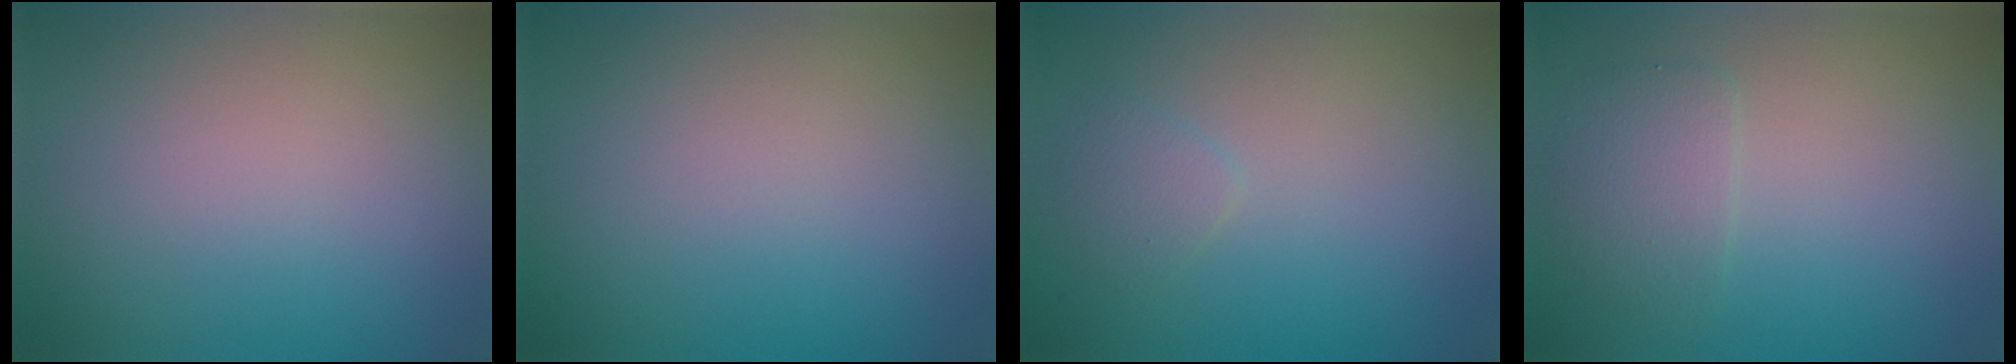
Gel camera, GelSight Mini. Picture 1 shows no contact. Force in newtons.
{"total": 0.0}
{"total": 1.2, "press": 1.2, "slide": 0.1}
{"total": 2.3, "press": 2.3, "slide": 0.3}